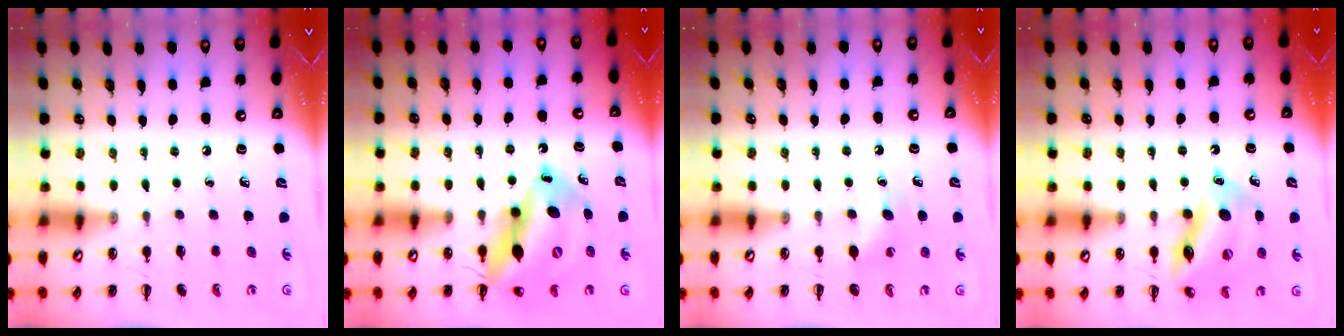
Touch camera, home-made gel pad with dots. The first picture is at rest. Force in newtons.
{"total": 17.5, "press": 16.7, "slide": 5.3}
{"total": 6.5, "press": 6.3, "slide": 1.6}
{"total": 15.1, "press": 14.9, "slide": 2.3}